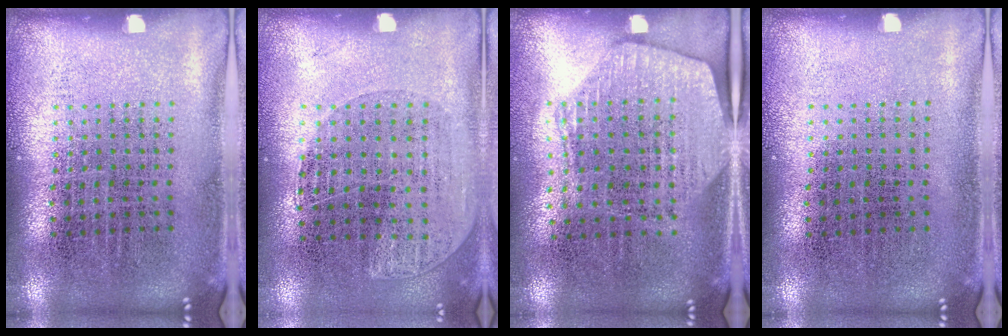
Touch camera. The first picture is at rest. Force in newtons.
{"total": 1.1, "press": 0.9, "slide": 0.6}
{"total": 1.8, "press": 1.6, "slide": 0.7}
{"total": 0.0}